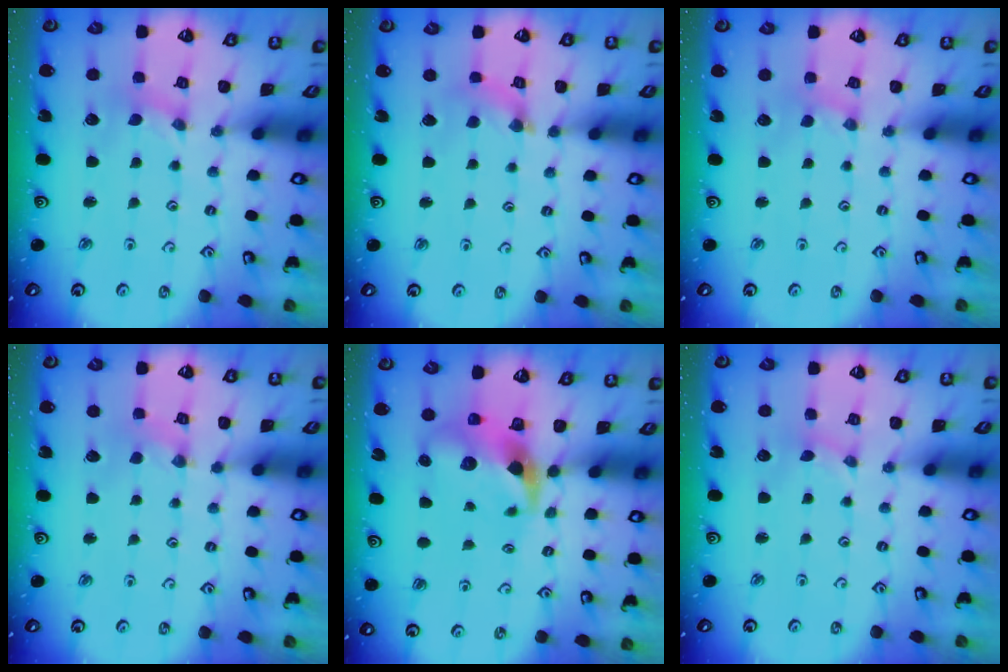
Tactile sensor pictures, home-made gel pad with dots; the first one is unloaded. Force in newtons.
{"total": 2.9, "press": 2.9, "slide": 0.3}
{"total": 0.6, "press": 0.6, "slide": 0.1}
{"total": 1.3, "press": 1.3, "slide": 0.2}
{"total": 11.0, "press": 10.9, "slide": 1.6}
{"total": 0.0}